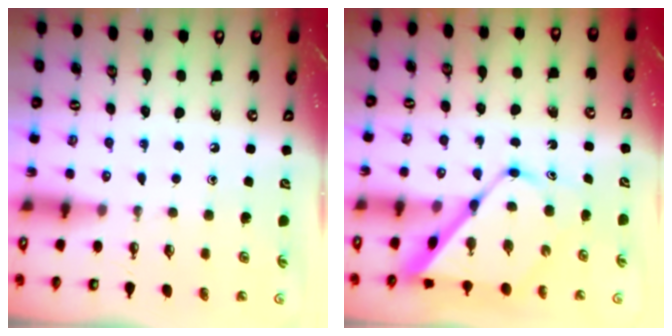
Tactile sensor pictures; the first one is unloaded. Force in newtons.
{"total": 11.6, "press": 11.5, "slide": 0.9}